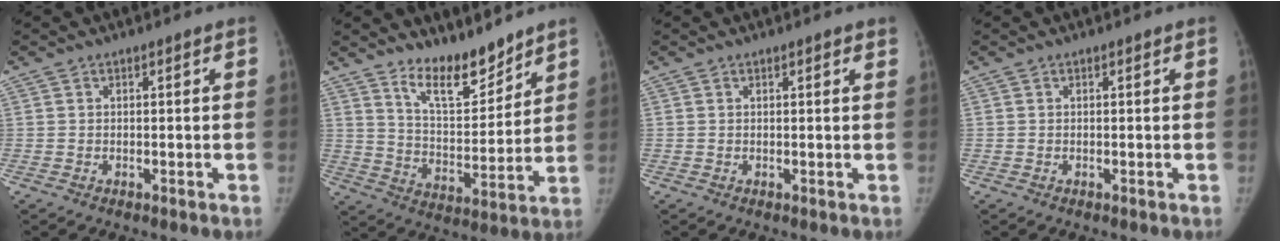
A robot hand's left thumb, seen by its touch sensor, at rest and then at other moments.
{"total": 10.9, "force": [9.0, 3.7, 4.9], "torque": [-0.055, -0.078, 0.166]}
{"total": 1.4, "force": [1.0, 0.3, 1.0], "torque": [-0.009, 0.001, 0.012]}
{"total": 0.0}